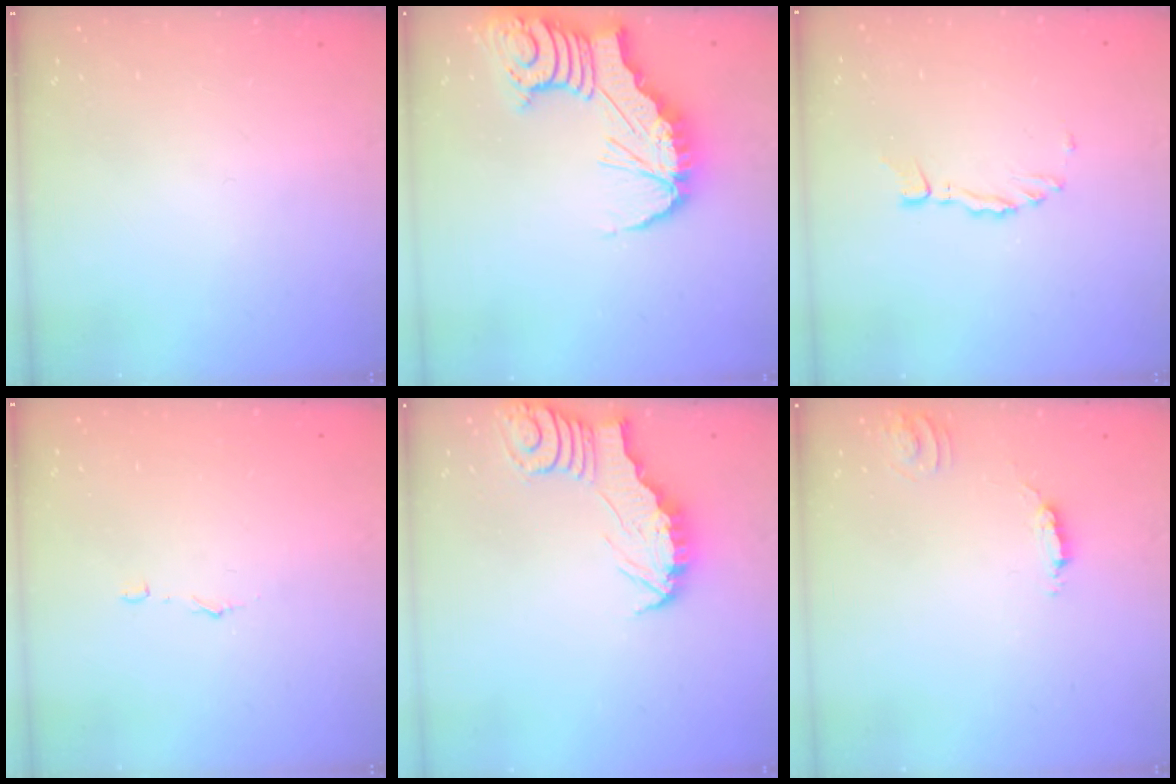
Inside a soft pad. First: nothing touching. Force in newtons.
{"total": 13.6, "press": 13.5, "slide": 1.6}
{"total": 2.3, "press": 2.2, "slide": 0.4}
{"total": 2.9, "press": 2.9, "slide": 0.2}
{"total": 2.6, "press": 2.6, "slide": 0.2}
{"total": 2.2, "press": 2.2, "slide": 0.1}